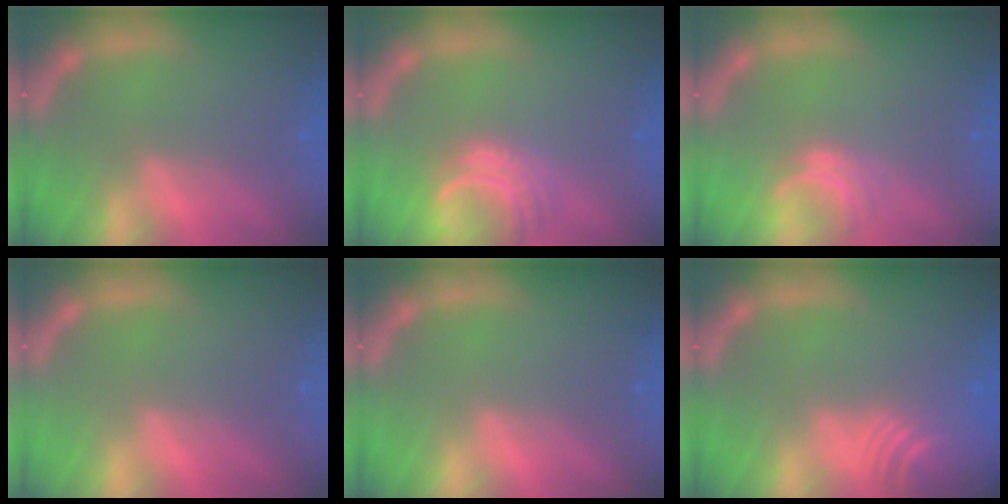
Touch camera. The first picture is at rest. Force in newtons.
{"total": 4.0}
{"total": 2.0}
{"total": 0.0}
{"total": 0.0}
{"total": 8.0}